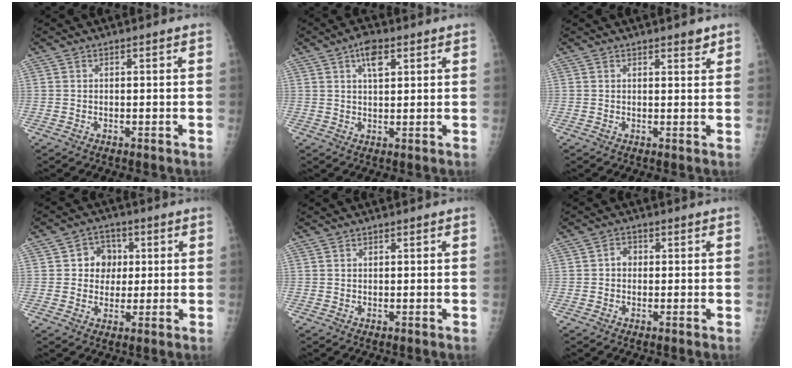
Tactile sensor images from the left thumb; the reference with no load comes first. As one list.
[{"total": 4.9, "force": [2.3, 2.2, 3.6], "torque": [-0.055, -0.004, 0.037]}, {"total": 2.0, "force": [1.5, 0.7, 1.1], "torque": [-0.006, -0.009, 0.018]}, {"total": 6.6, "force": [1.1, 5.8, 2.8], "torque": [-0.002, 0.005, 0.012]}, {"total": 0.0}, {"total": 2.2, "force": [0.0, 1.9, 1.1], "torque": [-0.004, 0.006, -0.005]}]